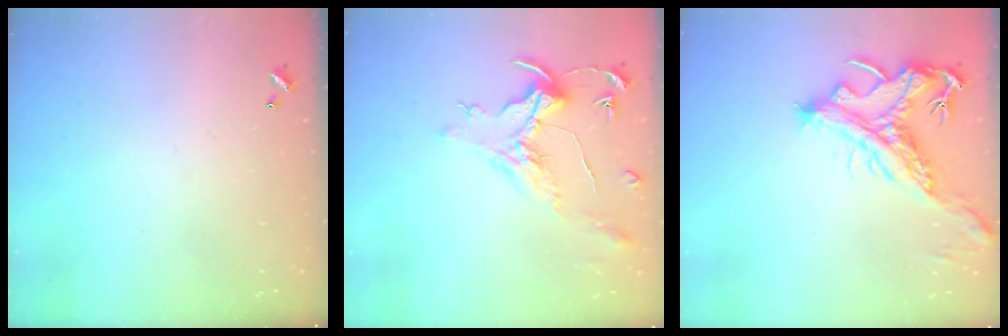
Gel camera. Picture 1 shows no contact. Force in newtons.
{"total": 1.5, "press": 1.3, "slide": 0.7}
{"total": 2.1, "press": 1.7, "slide": 1.2}